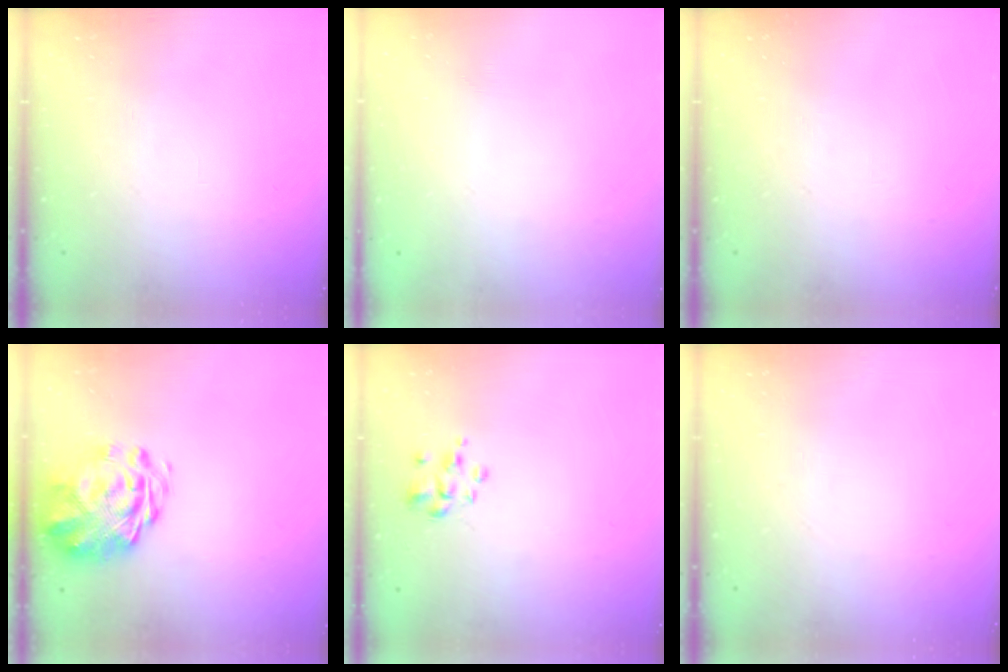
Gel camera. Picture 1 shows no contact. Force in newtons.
{"total": 1.7, "press": 1.7, "slide": 0.2}
{"total": 0.0}
{"total": 2.8, "press": 2.5, "slide": 1.3}
{"total": 2.7, "press": 2.5, "slide": 0.9}
{"total": 0.0}